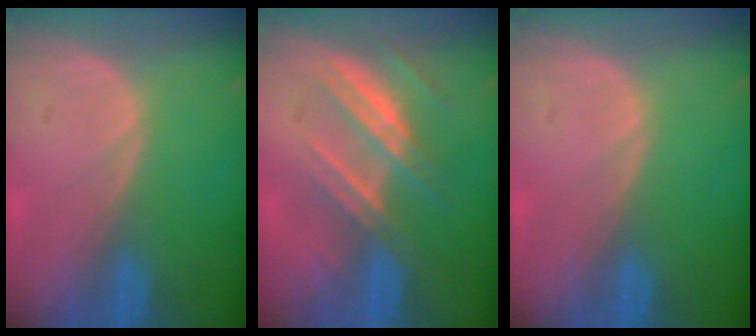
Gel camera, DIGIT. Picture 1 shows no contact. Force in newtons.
{"total": 7.4, "press": 6.7, "slide": 3.1}
{"total": 0.0}